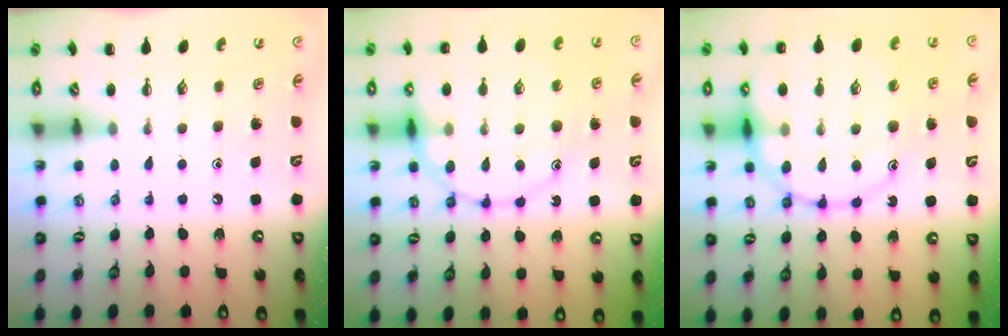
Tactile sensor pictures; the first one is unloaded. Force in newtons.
{"total": 19.5, "press": 19.3, "slide": 2.5}
{"total": 22.4, "press": 22.2, "slide": 2.9}